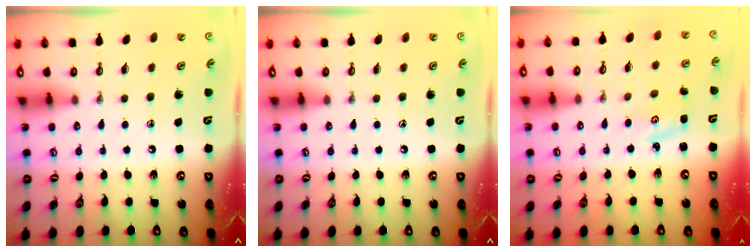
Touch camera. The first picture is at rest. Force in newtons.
{"total": 0.0}
{"total": 2.7, "press": 2.7, "slide": 0.4}